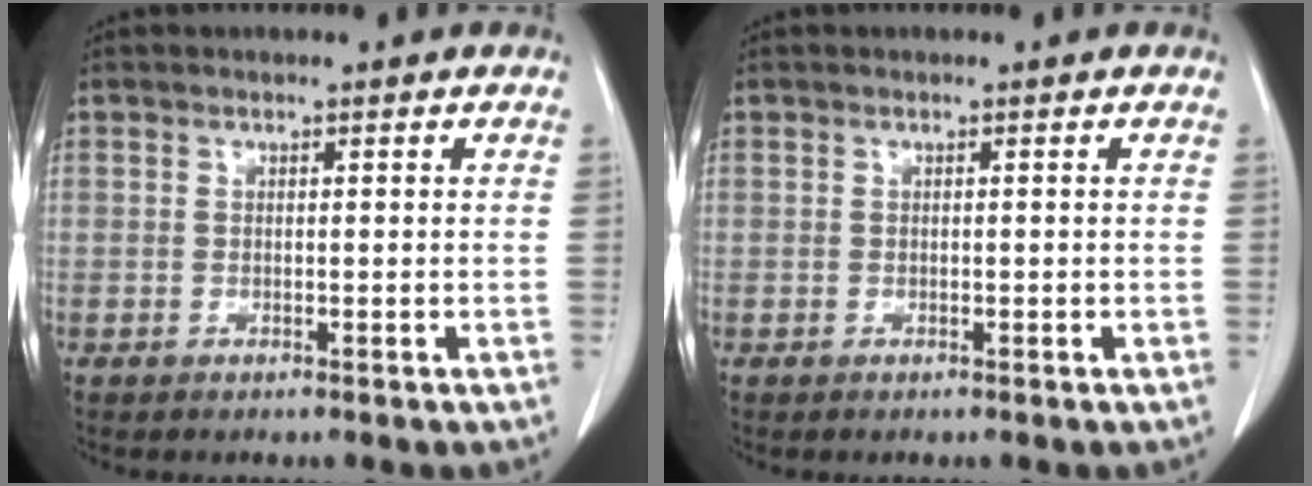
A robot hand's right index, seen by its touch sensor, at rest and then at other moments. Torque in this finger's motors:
{"motor_torque": [-0.01, 0.01, 0.00, 0.00]}